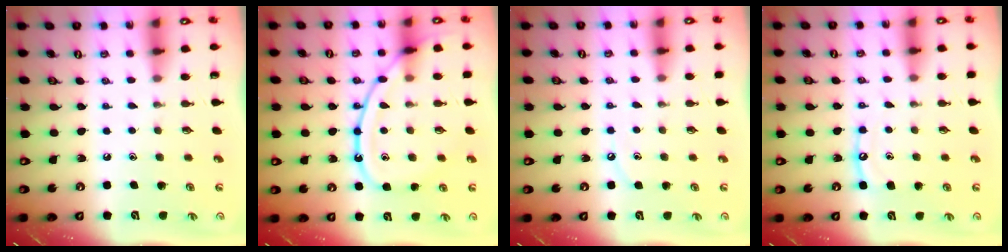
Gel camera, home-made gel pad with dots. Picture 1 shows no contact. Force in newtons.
{"total": 15.1, "press": 15.0, "slide": 1.1}
{"total": 3.9, "press": 3.9, "slide": 0.5}
{"total": 7.3, "press": 7.3, "slide": 0.6}